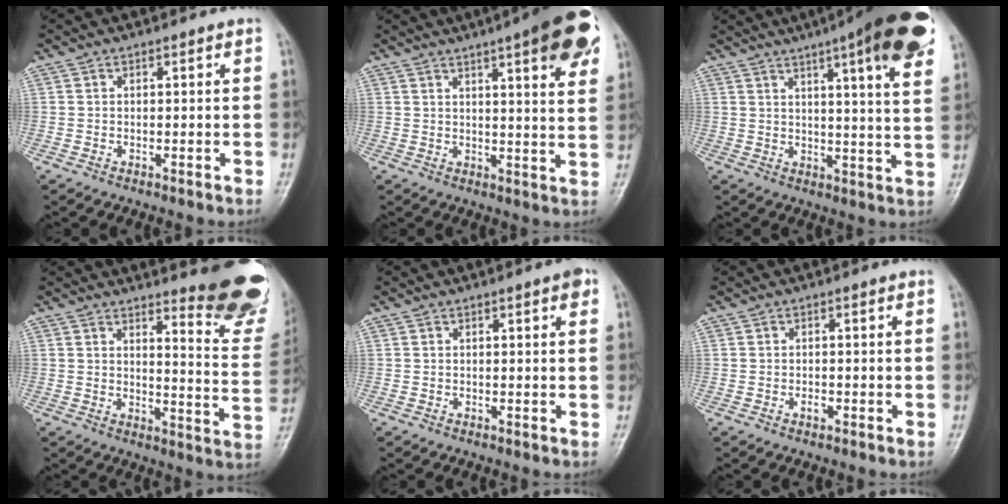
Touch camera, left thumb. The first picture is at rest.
{"total": 15.5, "force": [8.2, 3.2, 12.7], "torque": [-0.146, -0.026, 0.100]}
{"total": 20.2, "force": [11.5, 3.4, 16.2], "torque": [-0.206, -0.026, 0.141]}
{"total": 15.6, "force": [13.4, 2.3, 7.7], "torque": [-0.068, -0.148, 0.151]}
{"total": 1.9, "force": [1.0, 0.3, 1.6], "torque": [-0.021, -0.001, 0.010]}
{"total": 1.1, "force": [-0.3, 0.6, 0.8], "torque": [-0.010, 0.003, -0.005]}